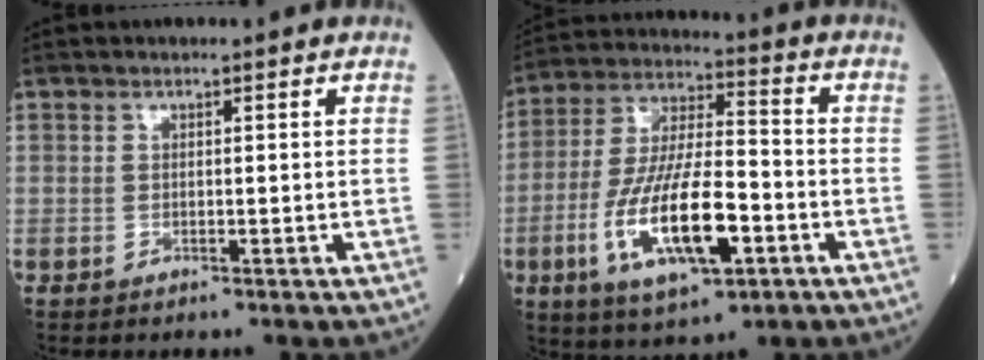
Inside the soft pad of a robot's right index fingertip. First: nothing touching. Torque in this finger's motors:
{"motor_torque": [1.87, -0.27, 1.05, 0.21]}